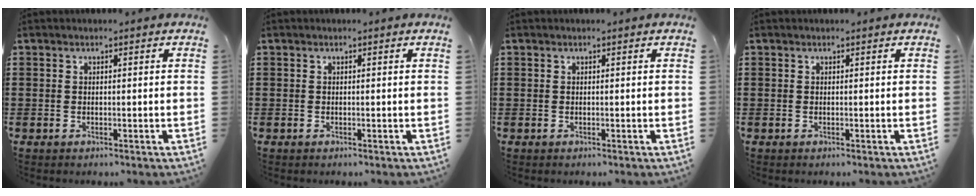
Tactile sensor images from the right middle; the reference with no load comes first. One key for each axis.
{"total": 0.0}
{"total": 0.0}
{"total": 0.0}